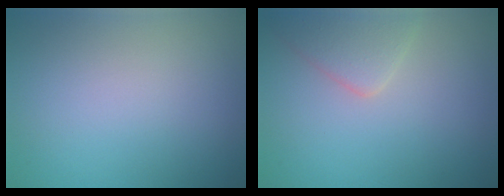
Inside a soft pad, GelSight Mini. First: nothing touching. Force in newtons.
{"total": 2.8, "press": 2.8, "slide": 0.2}